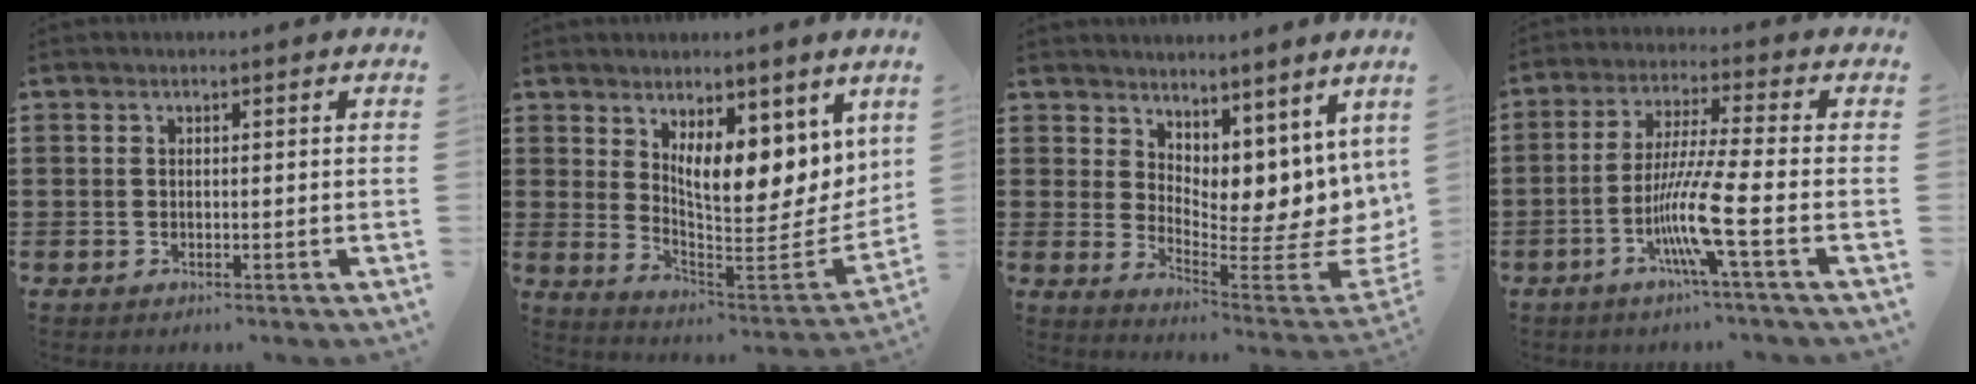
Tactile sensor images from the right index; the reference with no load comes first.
{"total": 9.4, "force": [6.3, 4.0, 5.6], "torque": [-0.088, -0.063, 0.111]}
{"total": 5.6, "force": [4.4, 2.8, 2.0], "torque": [-0.045, -0.066, 0.082]}
{"total": 9.6, "force": [-3.7, -0.1, 8.9], "torque": [-0.182, -0.015, -0.075]}